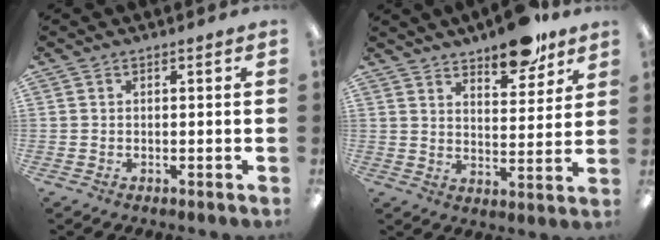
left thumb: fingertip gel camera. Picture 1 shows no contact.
{"total": 10.8, "force": [8.7, 3.8, 5.1], "torque": [-0.058, -0.054, 0.150]}